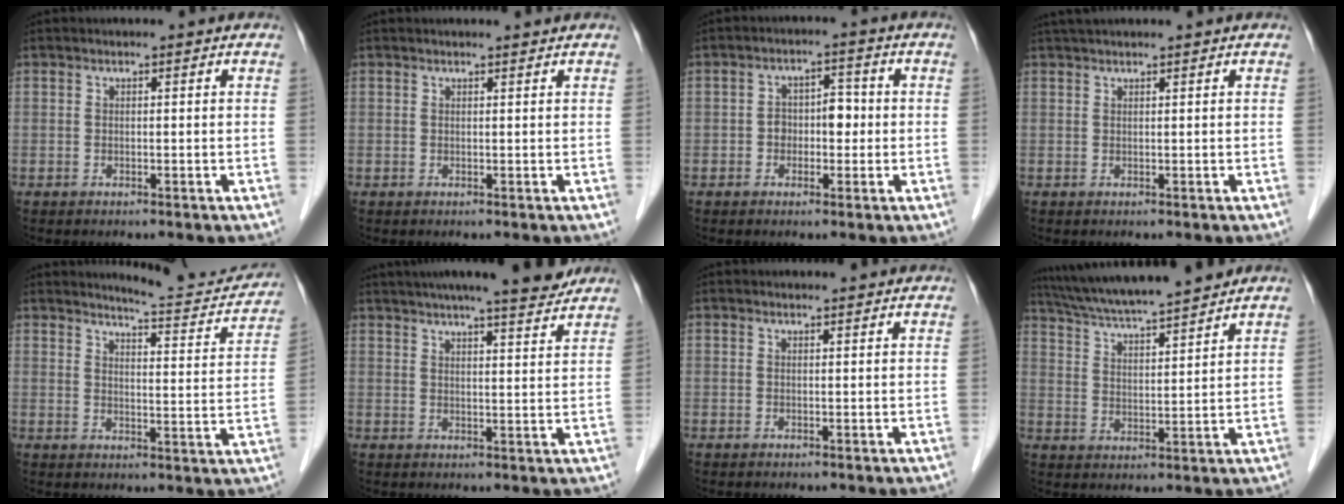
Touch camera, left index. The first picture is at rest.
{"total": 1.3, "force": [1.2, -0.1, 0.5], "torque": [-0.008, 0.002, 0.016]}
{"total": 4.3, "force": [-0.9, 2.6, 3.3], "torque": [-0.051, 0.017, -0.015]}
{"total": 2.8, "force": [2.4, -0.4, 1.4], "torque": [-0.013, 0.026, 0.043]}
{"total": 10.7, "force": [10.5, 0.9, 2.0], "torque": [-0.018, -0.033, 0.122]}
{"total": 12.5, "force": [10.9, 0.5, 6.1], "torque": [-0.094, 0.002, 0.141]}
{"total": 1.7, "force": [1.7, 0.1, 0.3], "torque": [-0.009, 0.002, 0.018]}
{"total": 14.7, "force": [13.1, 0.2, 6.7], "torque": [-0.122, 0.017, 0.212]}